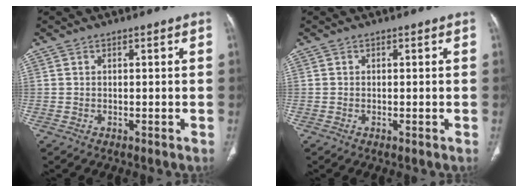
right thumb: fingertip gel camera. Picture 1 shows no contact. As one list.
[{"total": 0.0}]